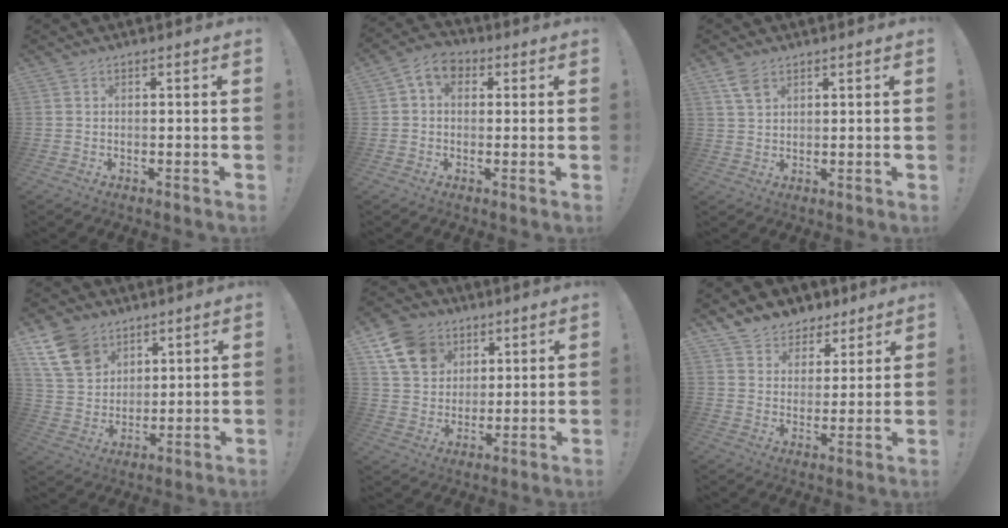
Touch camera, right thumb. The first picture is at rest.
{"total": 6.0, "force": [1.6, 4.3, 3.8], "torque": [-0.061, 0.004, 0.033]}
{"total": 4.5, "force": [2.7, 2.3, 2.7], "torque": [-0.047, -0.012, 0.051]}
{"total": 14.2, "force": [8.1, 10.1, 5.7], "torque": [-0.116, -0.036, 0.167]}
{"total": 14.3, "force": [6.8, 11.1, 5.9], "torque": [-0.102, -0.028, 0.140]}
{"total": 7.1, "force": [5.1, 4.9, 0.4], "torque": [-0.014, -0.041, 0.102]}